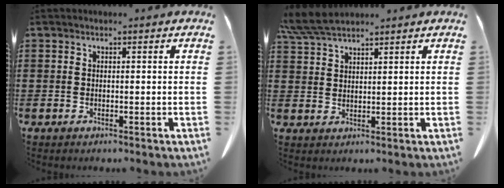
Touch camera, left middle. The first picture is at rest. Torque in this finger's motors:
{"motor_torque": [0.21, 0.09, 0.09, 0.05]}